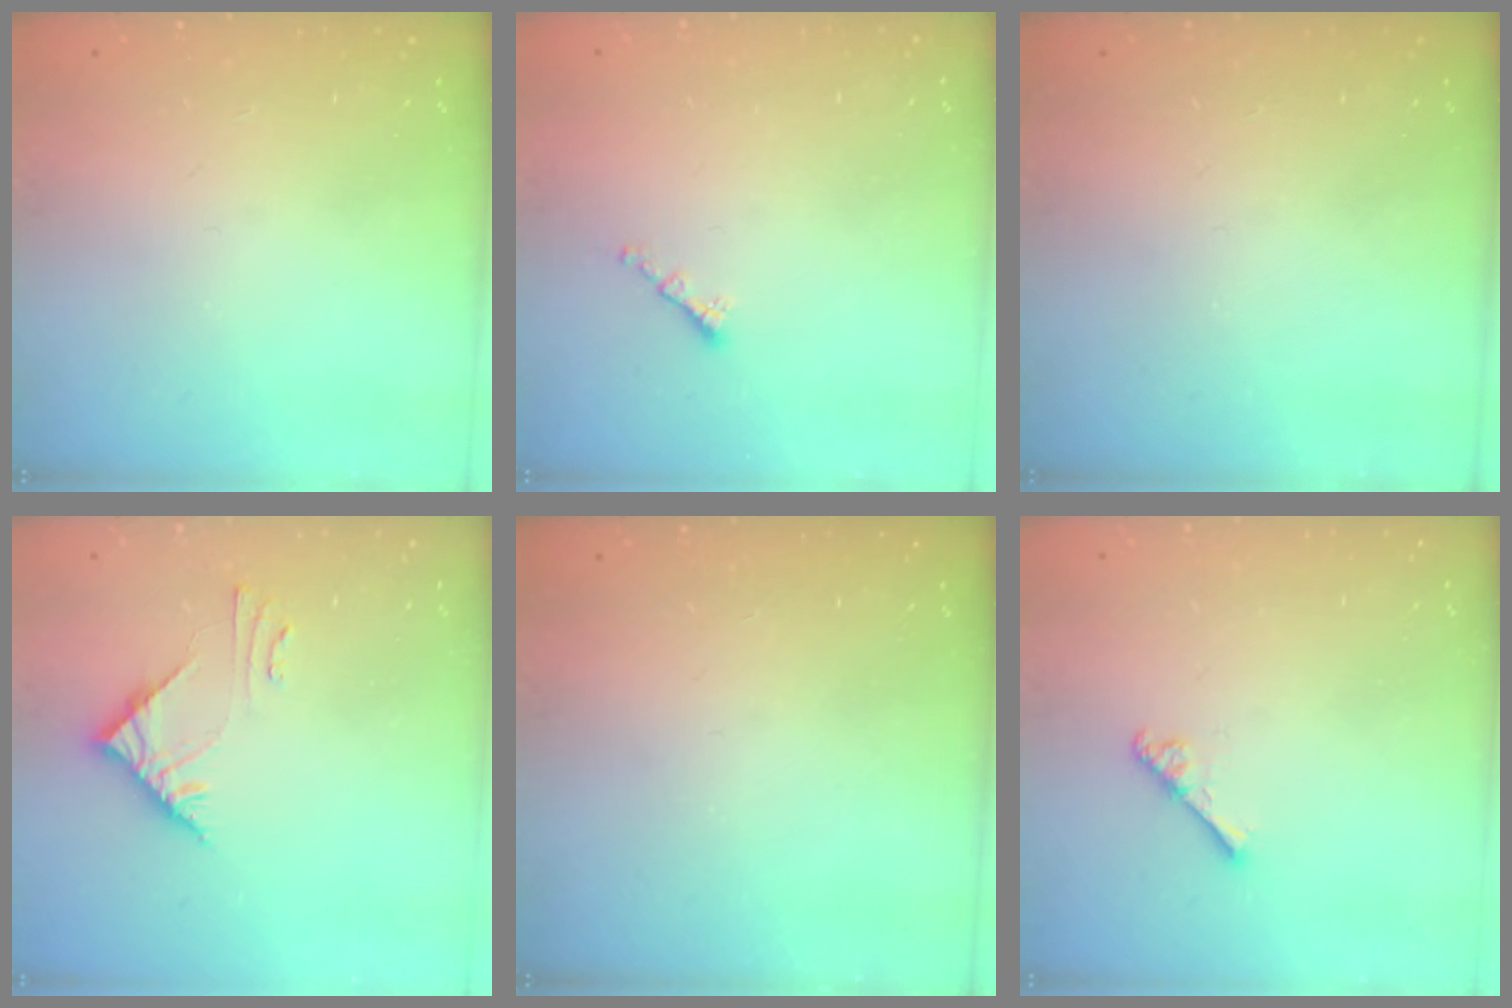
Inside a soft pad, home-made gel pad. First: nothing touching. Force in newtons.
{"total": 1.3, "press": 1.2, "slide": 0.6}
{"total": 0.0}
{"total": 5.2, "press": 5.2, "slide": 0.5}
{"total": 0.0}
{"total": 4.0, "press": 4.0, "slide": 0.5}